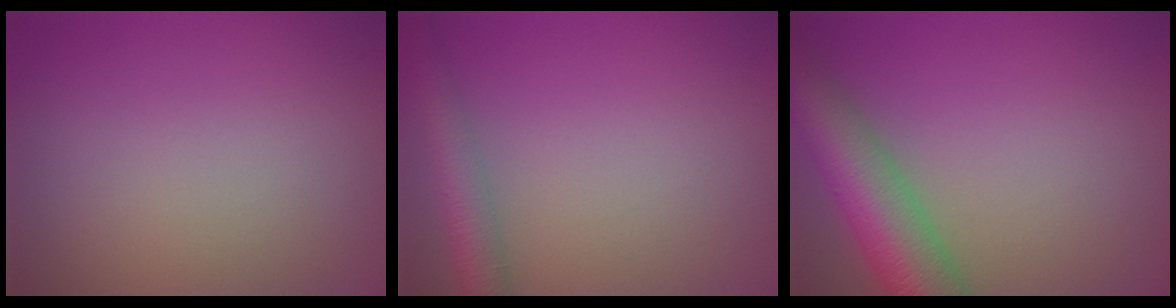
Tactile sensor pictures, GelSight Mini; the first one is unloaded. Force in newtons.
{"total": 3.5, "press": 3.5, "slide": 0.2}
{"total": 8.5, "press": 8.5, "slide": 0.4}